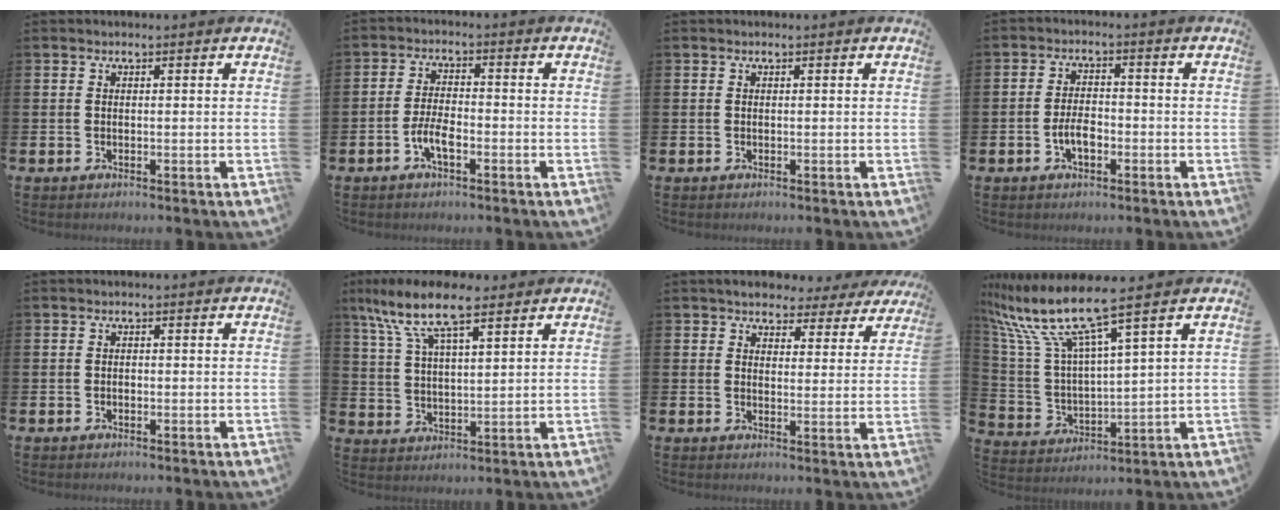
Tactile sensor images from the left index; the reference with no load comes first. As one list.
[{"total": 3.7, "force": [-1.6, 1.3, 3.0], "torque": [-0.064, 0.007, -0.031]}, {"total": 0.0}, {"total": 3.4, "force": [-1.2, 1.8, 2.7], "torque": [-0.047, 0.006, -0.023]}, {"total": 0.5, "force": [-0.3, 0.4, 0.2], "torque": [-0.010, 0.005, -0.007]}, {"total": 10.1, "force": [7.7, 2.9, 5.9], "torque": [-0.131, -0.018, 0.138]}, {"total": 4.5, "force": [4.1, 1.8, 0.4], "torque": [-0.015, -0.024, 0.070]}, {"total": 10.5, "force": [8.2, 0.7, 6.5], "torque": [-0.161, -0.046, 0.134]}]